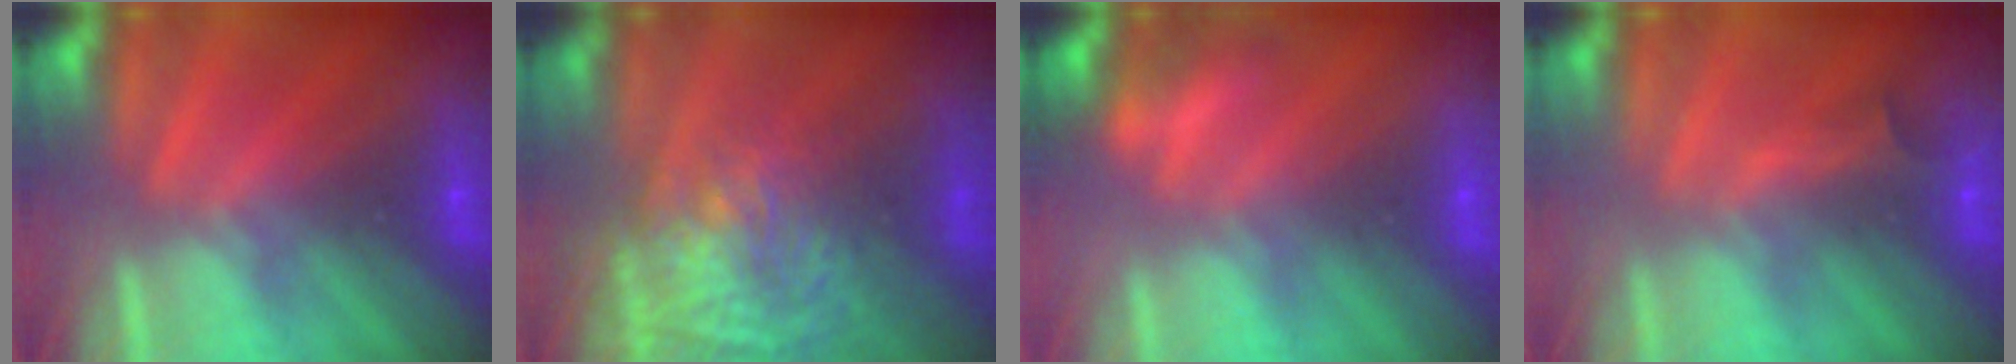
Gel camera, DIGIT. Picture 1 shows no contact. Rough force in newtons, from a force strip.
{"total": 7.6}
{"total": 2.8}
{"total": 2.8}